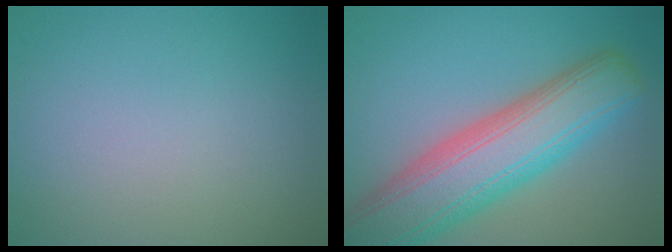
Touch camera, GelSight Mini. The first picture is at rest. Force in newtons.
{"total": 10.5, "press": 10.5, "slide": 0.6}